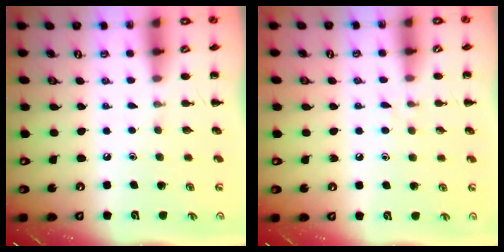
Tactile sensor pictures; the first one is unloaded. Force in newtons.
{"total": 3.5, "press": 3.2, "slide": 1.6}